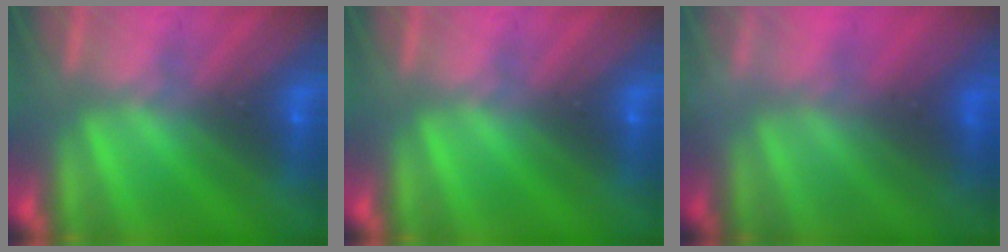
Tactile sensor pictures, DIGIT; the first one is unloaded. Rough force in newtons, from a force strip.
{"total": 0.0}
{"total": 7.5}